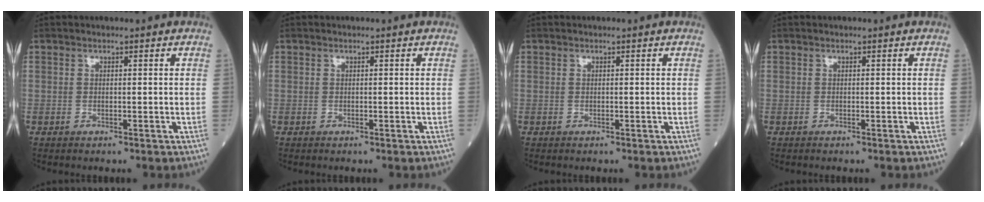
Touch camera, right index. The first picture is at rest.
{"total": 0.0}
{"total": 0.0}
{"total": 0.0}